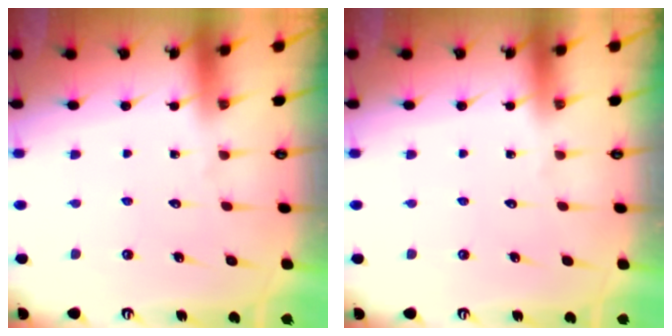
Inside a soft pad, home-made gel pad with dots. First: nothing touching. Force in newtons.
{"total": 0.0}